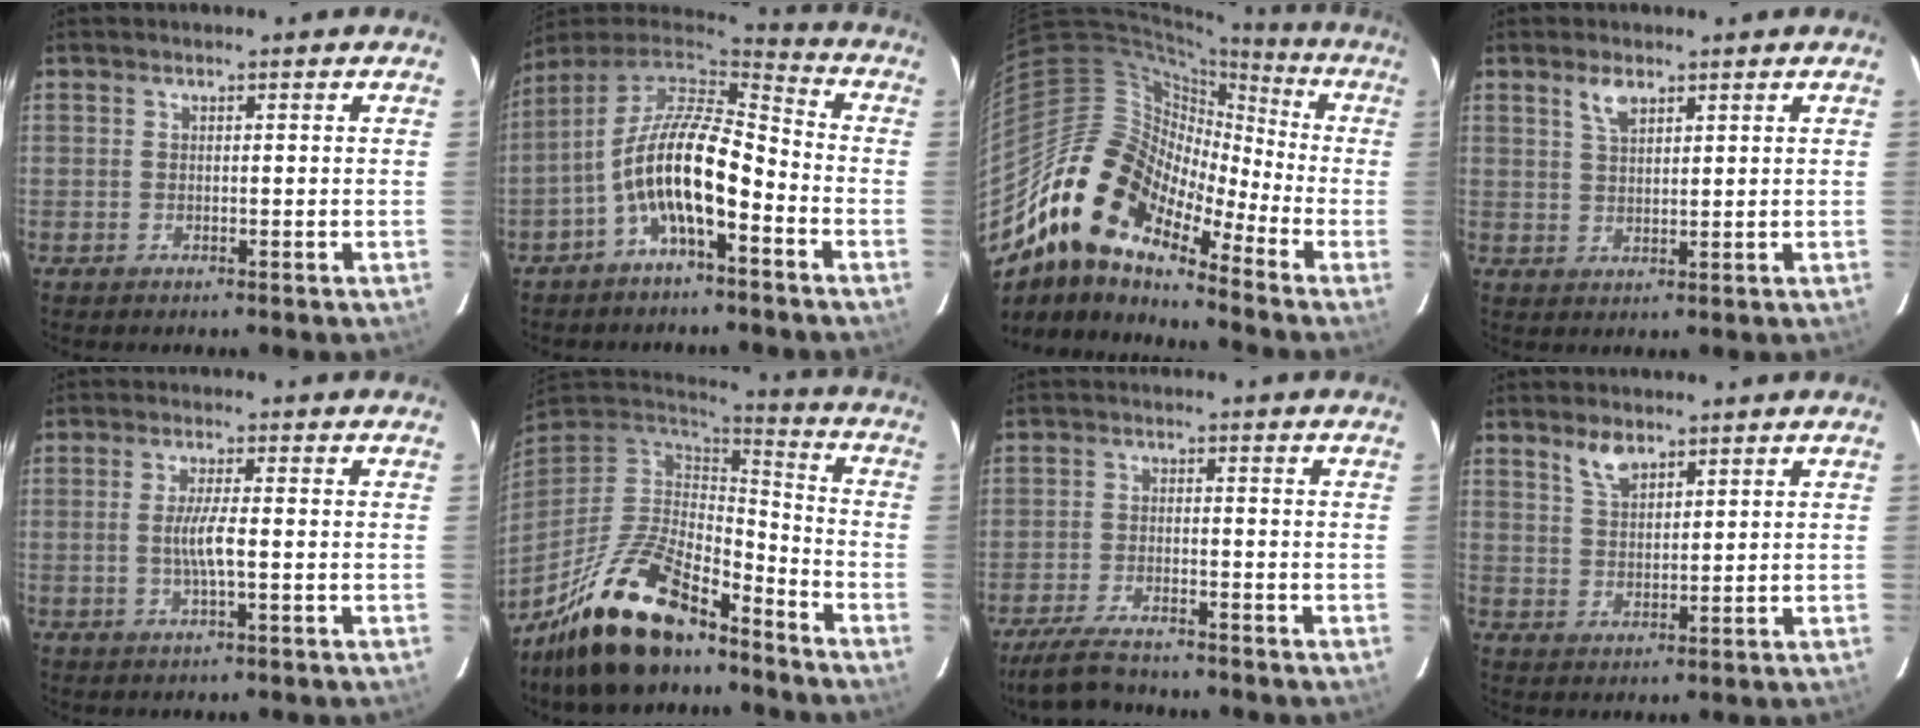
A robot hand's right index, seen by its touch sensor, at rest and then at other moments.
{"total": 14.1, "force": [-5.8, 4.9, 11.9], "torque": [-0.229, 0.003, -0.113]}
{"total": 16.8, "force": [-11.6, 6.9, 10.0], "torque": [-0.158, -0.004, -0.239]}
{"total": 3.5, "force": [2.2, 1.5, 2.2], "torque": [-0.040, 0.004, 0.043]}
{"total": 4.4, "force": [-0.7, 0.2, 4.3], "torque": [-0.080, -0.004, -0.013]}
{"total": 20.0, "force": [-14.5, 7.2, 11.7], "torque": [-0.238, -0.016, -0.254]}
{"total": 8.9, "force": [-7.8, 2.1, 3.8], "torque": [-0.102, -0.018, -0.135]}
{"total": 4.5, "force": [3.3, 1.9, 2.4], "torque": [-0.042, 0.004, 0.064]}